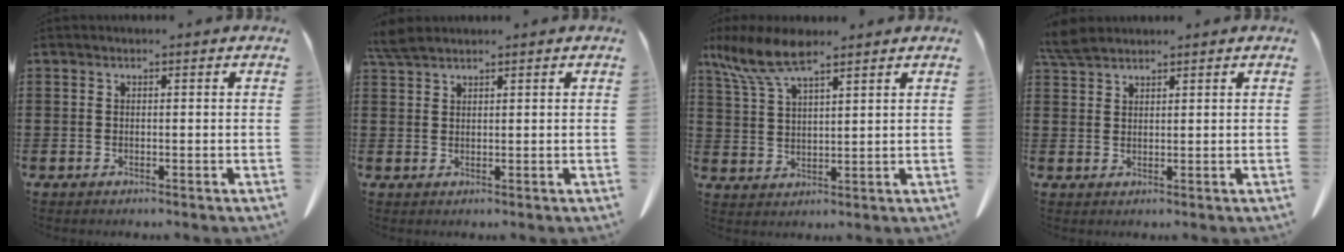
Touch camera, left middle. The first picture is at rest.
{"total": 2.5, "force": [2.0, 0.5, 1.3], "torque": [-0.032, 0.001, 0.039]}
{"total": 8.1, "force": [5.7, 2.1, 5.4], "torque": [-0.133, -0.016, 0.100]}
{"total": 3.3, "force": [2.8, 0.9, 1.4], "torque": [-0.037, -0.003, 0.054]}